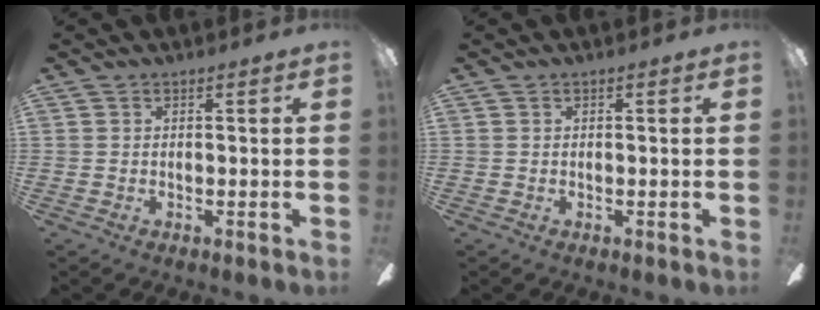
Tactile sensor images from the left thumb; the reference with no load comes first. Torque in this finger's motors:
{"motor_torque": [0.01, 0.01, -0.02, 0.02, 0.00]}